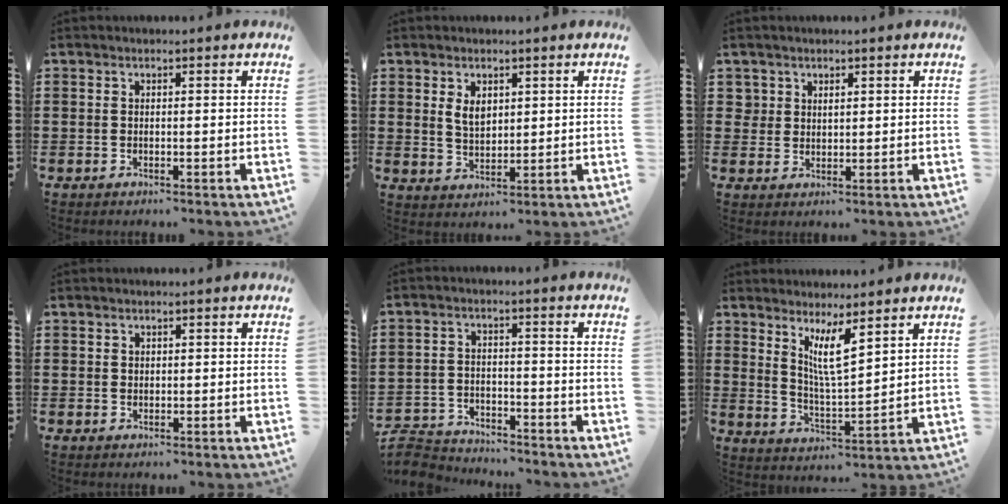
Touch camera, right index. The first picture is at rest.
{"total": 3.5, "force": [1.5, 2.1, 2.3], "torque": [-0.043, 0.004, 0.025]}
{"total": 2.4, "force": [1.6, 1.7, 0.3], "torque": [-0.013, 0.008, 0.032]}
{"total": 0.8, "force": [0.4, 0.6, 0.1], "torque": [-0.004, 0.002, 0.008]}
{"total": 5.1, "force": [-5.0, 0.7, 0.3], "torque": [-0.027, 0.000, -0.110]}
{"total": 6.5, "force": [3.9, 0.9, 5.1], "torque": [-0.100, -0.017, 0.067]}